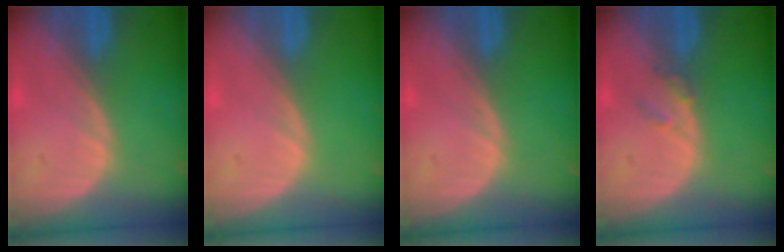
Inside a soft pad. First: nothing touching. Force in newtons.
{"total": 0.0}
{"total": 0.0}
{"total": 1.6, "press": 1.6, "slide": 0.2}